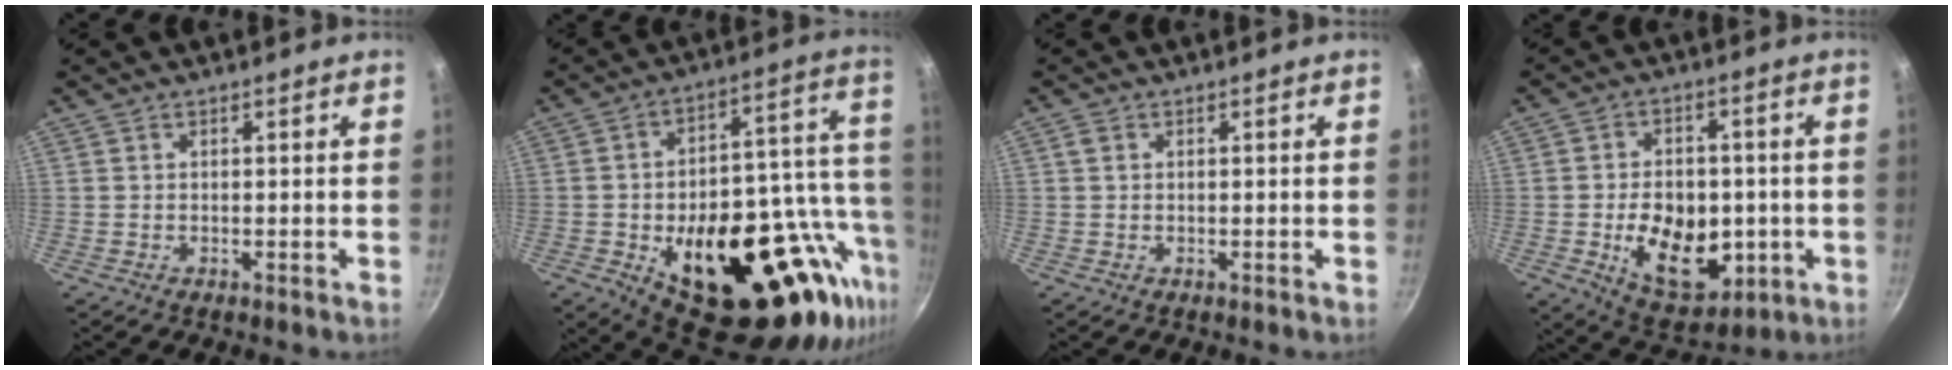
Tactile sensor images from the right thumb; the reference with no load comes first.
{"total": 33.9, "force": [-8.4, 16.4, 28.5], "torque": [-0.356, 0.011, -0.103]}
{"total": 1.3, "force": [0.3, 1.1, 0.6], "torque": [-0.009, 0.000, 0.003]}
{"total": 16.3, "force": [-2.8, 11.3, 11.5], "torque": [-0.136, 0.005, -0.025]}